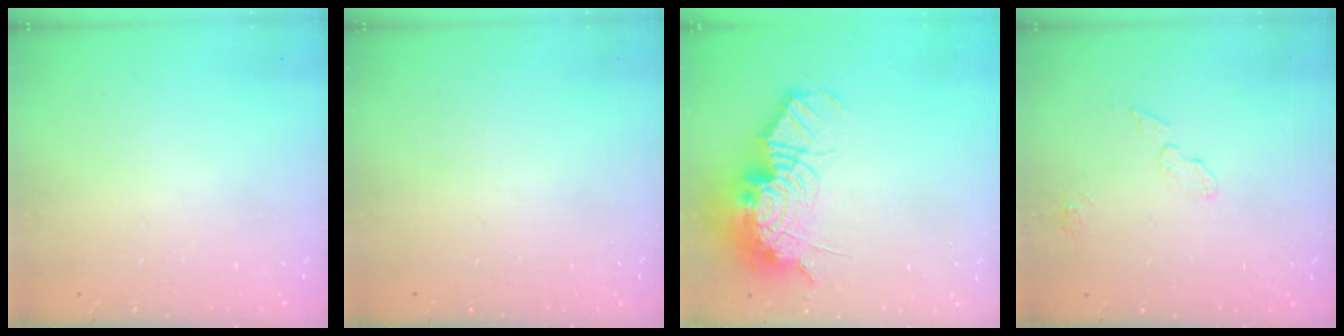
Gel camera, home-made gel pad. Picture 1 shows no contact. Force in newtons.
{"total": 0.0}
{"total": 20.7, "press": 20.6, "slide": 2.1}
{"total": 4.5, "press": 4.5, "slide": 0.2}